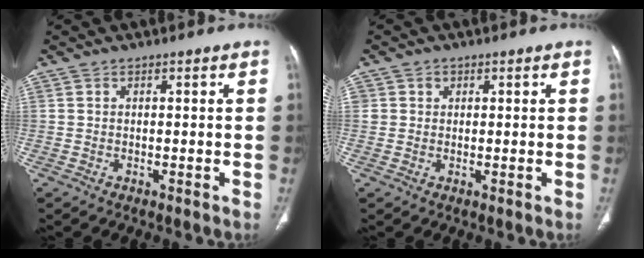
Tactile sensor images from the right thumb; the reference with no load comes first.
{"total": 1.6, "force": [0.6, 1.5, 0.2], "torque": [0.012, 0.000, 0.006]}